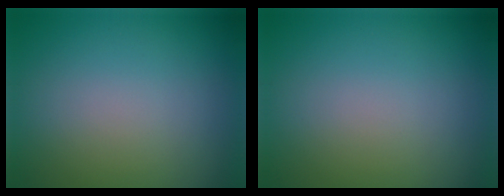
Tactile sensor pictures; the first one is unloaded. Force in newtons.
{"total": 0.0}